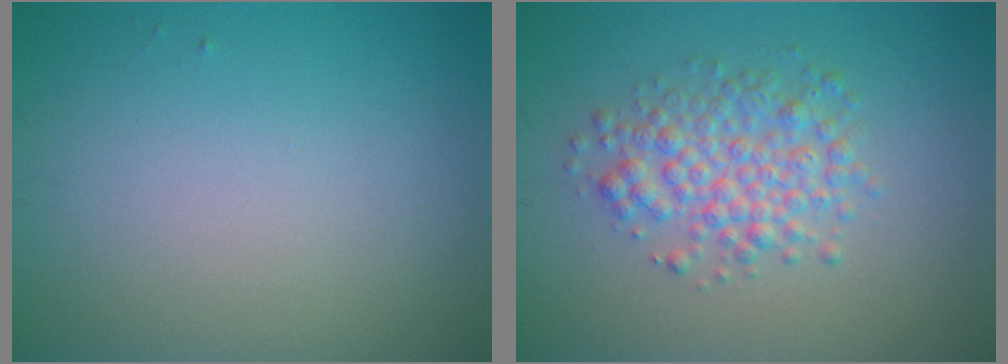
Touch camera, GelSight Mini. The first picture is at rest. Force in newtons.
{"total": 3.9, "press": 3.9, "slide": 0.1}